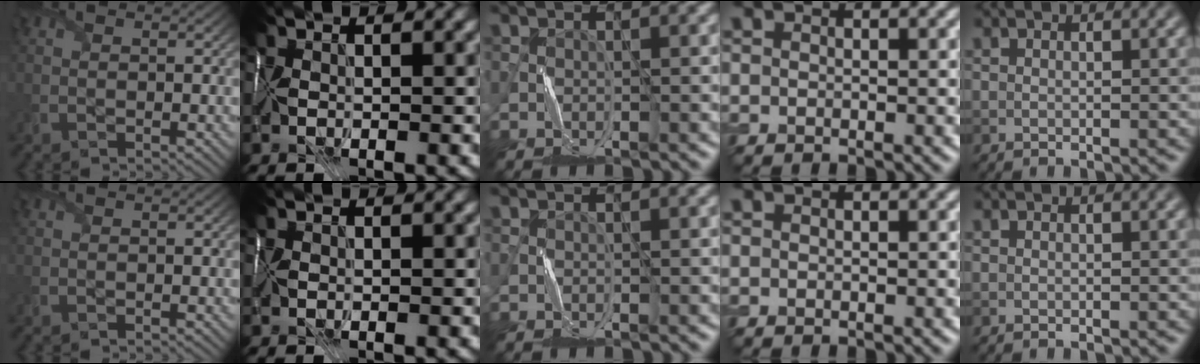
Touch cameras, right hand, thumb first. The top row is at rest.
{}